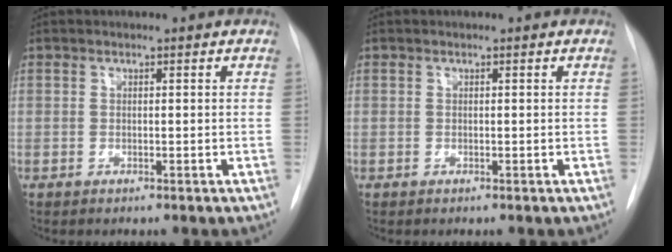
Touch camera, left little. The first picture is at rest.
{"total": 0.0}